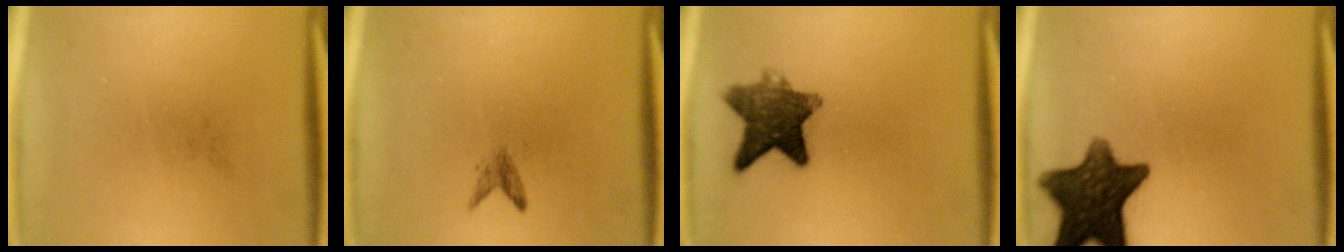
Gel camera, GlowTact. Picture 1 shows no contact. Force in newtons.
{"total": 1.3}
{"total": 8.9}
{"total": 12.8}